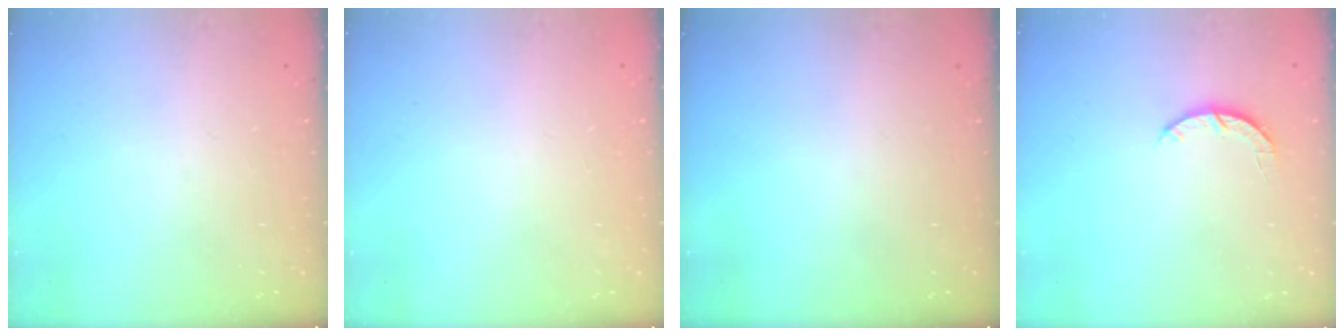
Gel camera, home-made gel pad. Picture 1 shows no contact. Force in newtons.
{"total": 2.4, "press": 2.4, "slide": 0.2}
{"total": 0.0}
{"total": 3.7, "press": 3.7, "slide": 0.4}